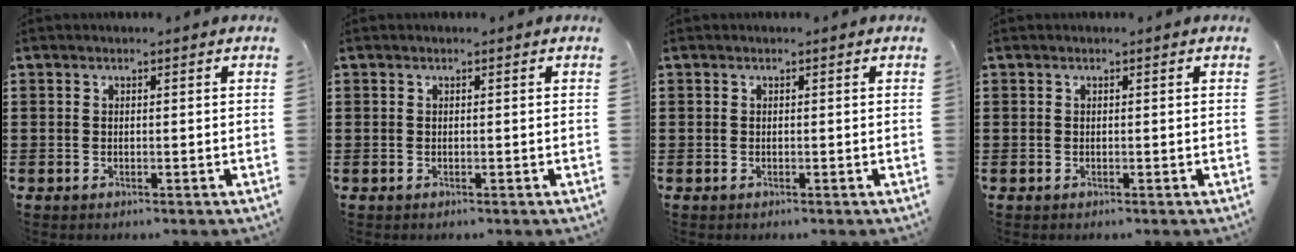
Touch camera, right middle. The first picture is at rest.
{"total": 0.0}
{"total": 0.0}
{"total": 0.0}